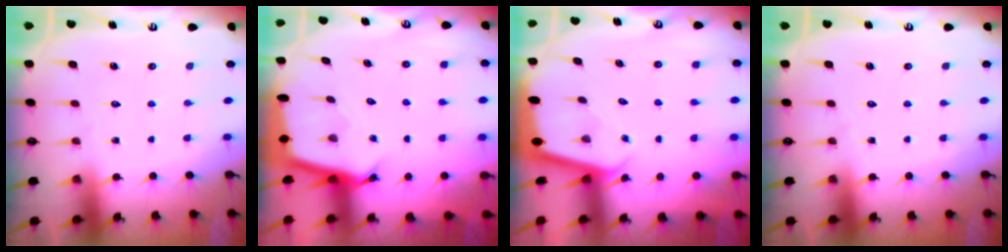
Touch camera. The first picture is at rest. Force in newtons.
{"total": 2.7, "press": 2.7, "slide": 0.1}
{"total": 2.0, "press": 2.0, "slide": 0.1}
{"total": 0.0}